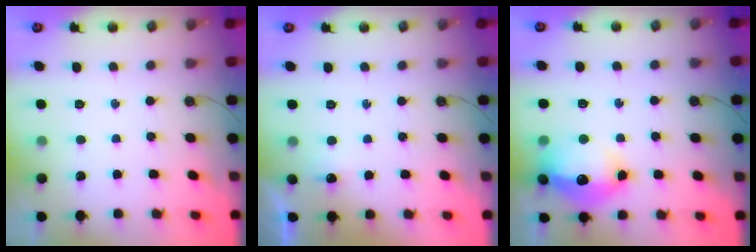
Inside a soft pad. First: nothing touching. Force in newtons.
{"total": 12.5, "press": 4.7, "slide": 11.6}
{"total": 16.2, "press": 16.2, "slide": 1.5}